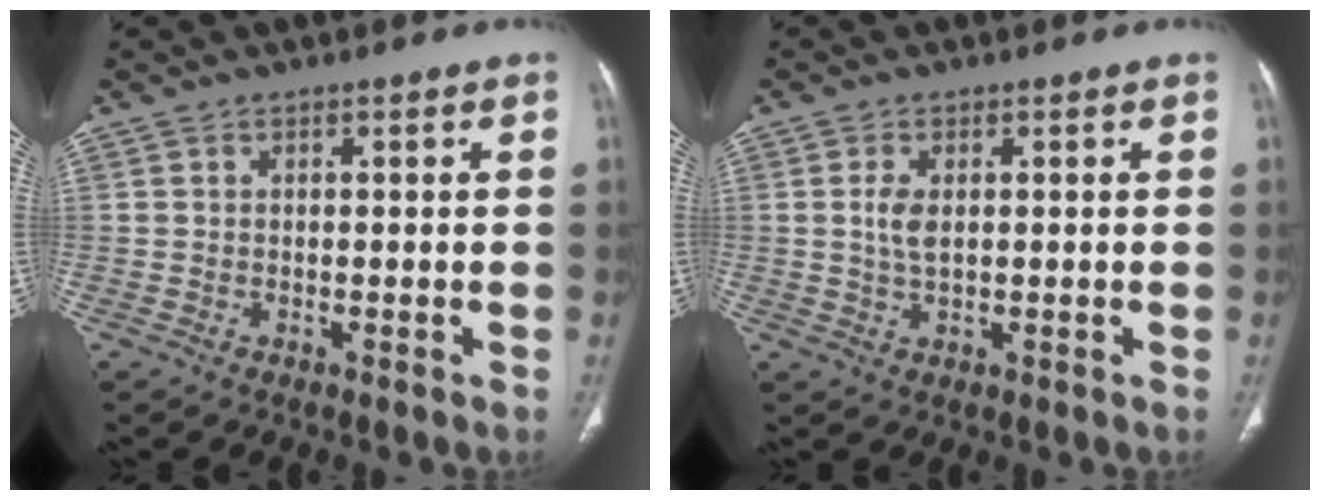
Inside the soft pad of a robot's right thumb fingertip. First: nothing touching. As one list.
[{"total": 3.5, "force": [0.6, 1.8, 2.9], "torque": [-0.065, -0.003, 0.014]}]